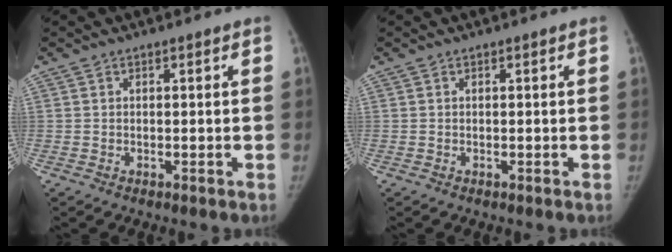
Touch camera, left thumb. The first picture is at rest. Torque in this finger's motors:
{"motor_torque": [0.00, 0.00, 0.09, -0.05, 0.00]}